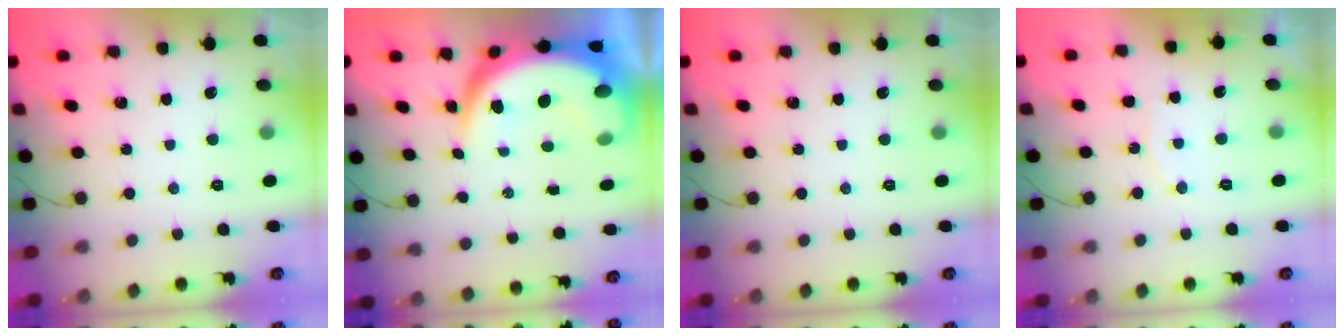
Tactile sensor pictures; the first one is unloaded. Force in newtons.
{"total": 12.9, "press": 12.8, "slide": 1.5}
{"total": 0.0}
{"total": 6.5, "press": 6.2, "slide": 2.1}